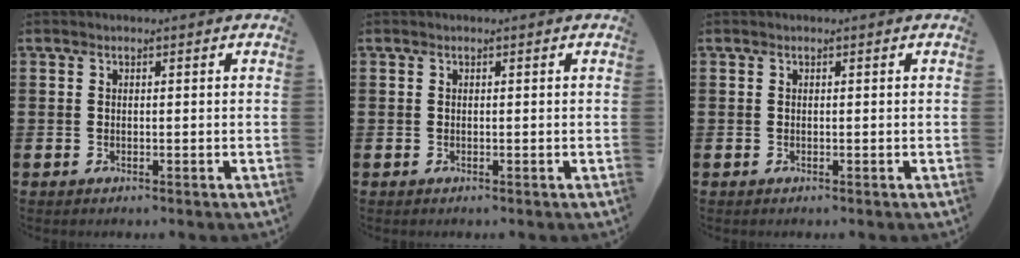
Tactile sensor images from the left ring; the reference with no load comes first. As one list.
[{"total": 0.0}, {"total": 0.0}]